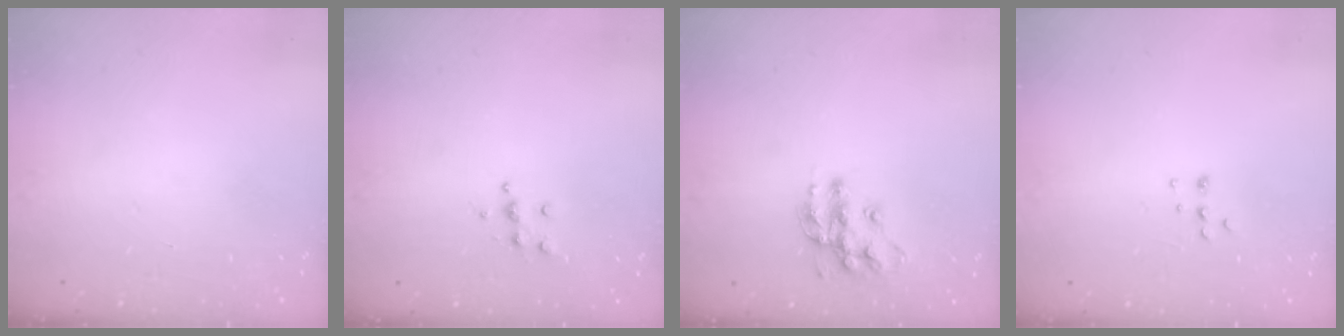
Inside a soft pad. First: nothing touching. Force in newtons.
{"total": 4.7, "press": 4.6, "slide": 0.5}
{"total": 12.6, "press": 12.5, "slide": 0.9}
{"total": 5.1, "press": 5.0, "slide": 0.7}